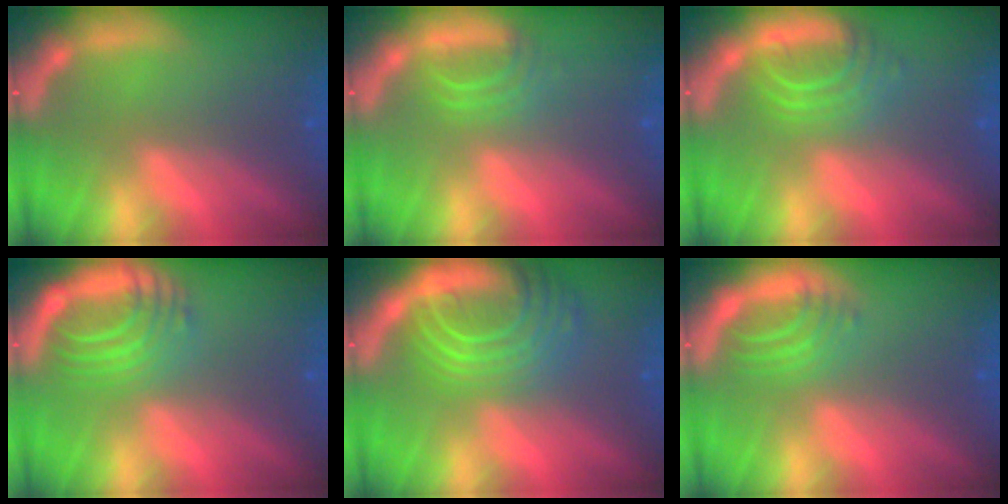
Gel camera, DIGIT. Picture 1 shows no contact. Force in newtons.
{"total": 2.5}
{"total": 4.5}
{"total": 6.5}
{"total": 10.0}
{"total": 3.4}